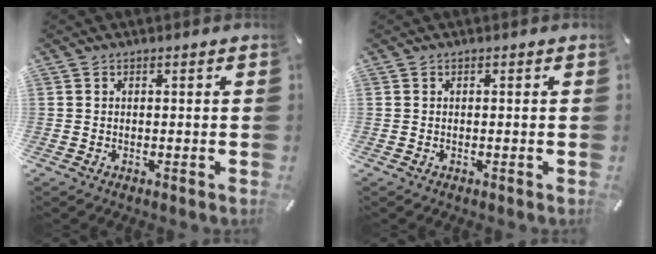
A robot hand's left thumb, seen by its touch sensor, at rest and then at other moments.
{"total": 0.0}